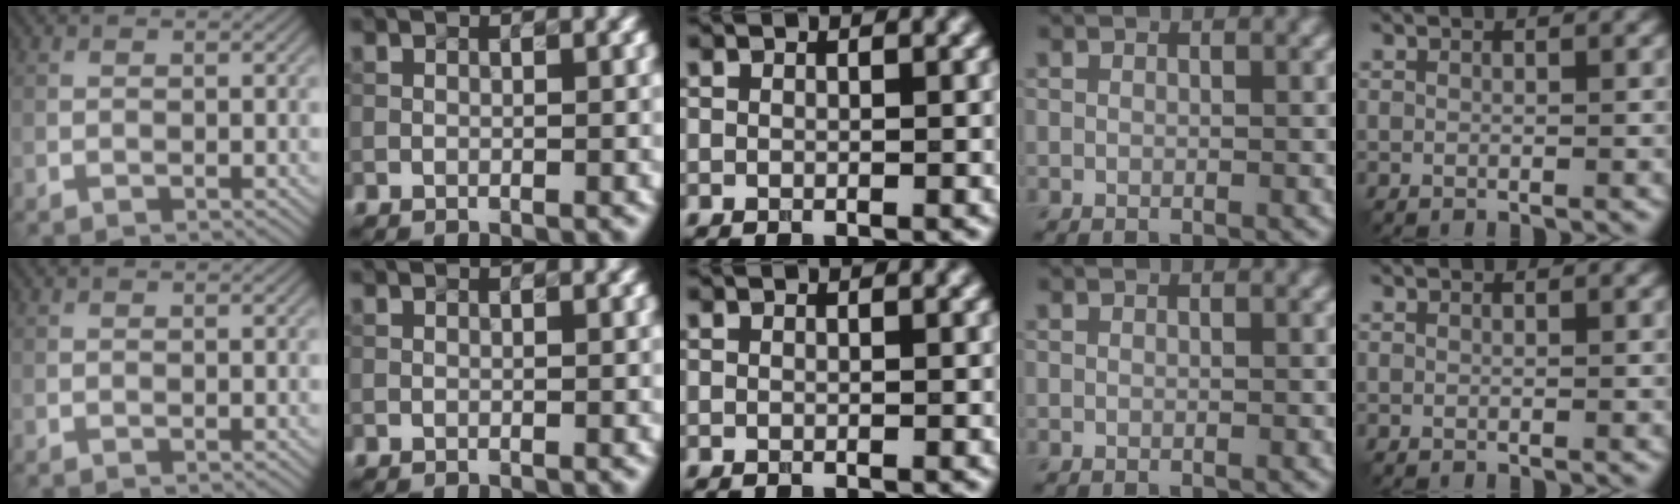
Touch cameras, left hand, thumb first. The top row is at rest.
{}